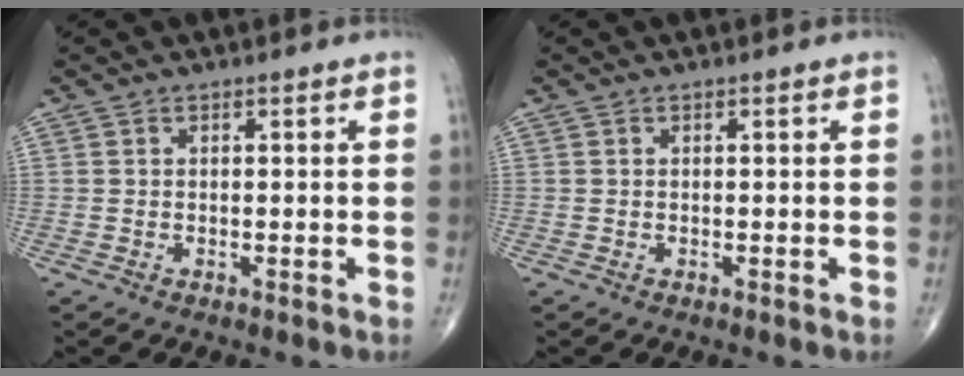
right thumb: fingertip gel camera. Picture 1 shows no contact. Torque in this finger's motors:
{"motor_torque": [-0.06, 0.06, 0.01, 0.02, 0.01]}